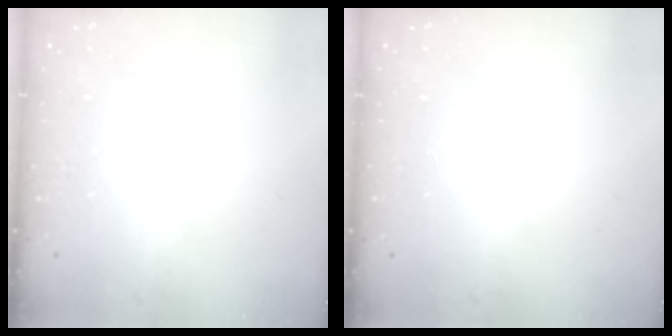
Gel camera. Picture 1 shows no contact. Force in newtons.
{"total": 0.0}